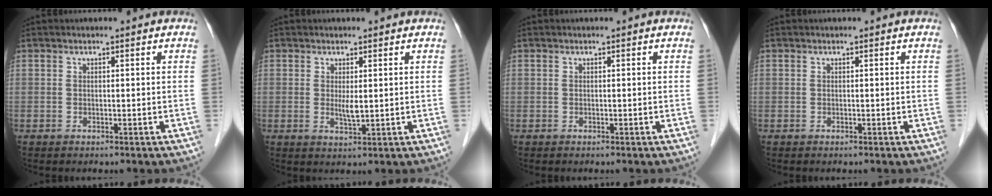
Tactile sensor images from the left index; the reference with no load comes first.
{"total": 2.0, "force": [0.2, 0.4, 2.0], "torque": [-0.041, -0.009, 0.008]}
{"total": 0.0}
{"total": 0.0}